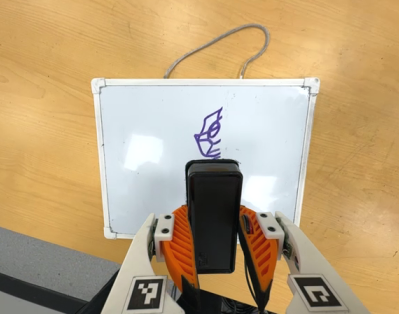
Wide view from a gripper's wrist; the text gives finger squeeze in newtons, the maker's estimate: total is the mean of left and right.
{"total": 7.9, "left": 6.8, "right": 9.1}